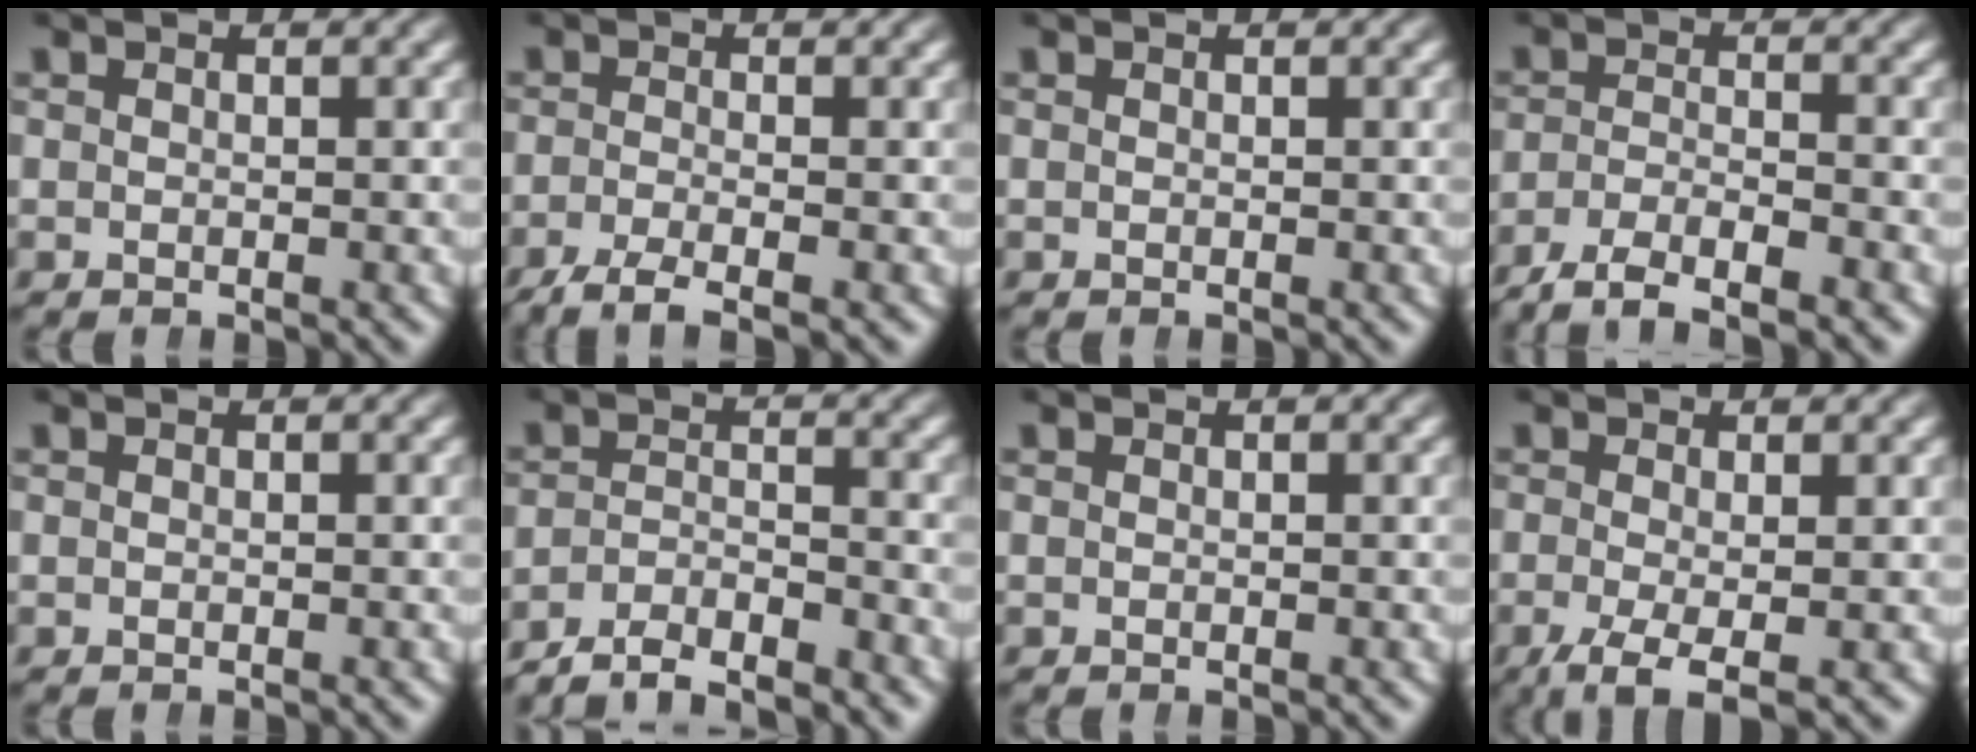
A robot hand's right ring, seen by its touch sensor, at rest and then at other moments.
{"total": 4.8, "force": [-3.5, 1.5, 2.8], "torque": [-0.051, -0.017, -0.051]}
{"total": 0.0}
{"total": 6.0, "force": [-4.7, 2.0, 3.1], "torque": [-0.044, -0.018, -0.069]}
{"total": 0.0}
{"total": 5.3, "force": [-4.7, 1.7, 1.7], "torque": [-0.022, -0.013, -0.079]}
{"total": 0.0}
{"total": 4.5, "force": [-2.8, 1.7, 3.0], "torque": [-0.072, -0.038, -0.029]}